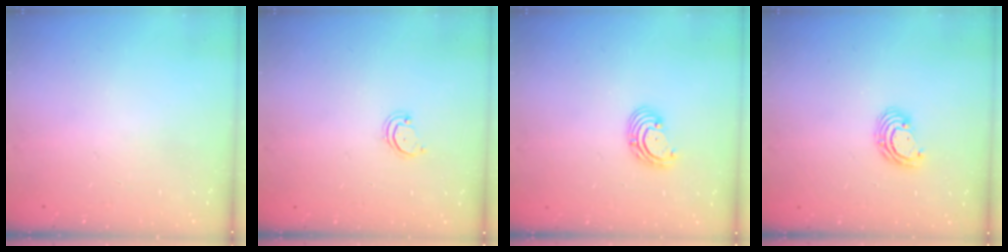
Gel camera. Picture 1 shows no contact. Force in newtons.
{"total": 2.5, "press": 2.5, "slide": 0.2}
{"total": 2.8, "press": 2.8, "slide": 0.2}
{"total": 5.3, "press": 5.3, "slide": 0.2}